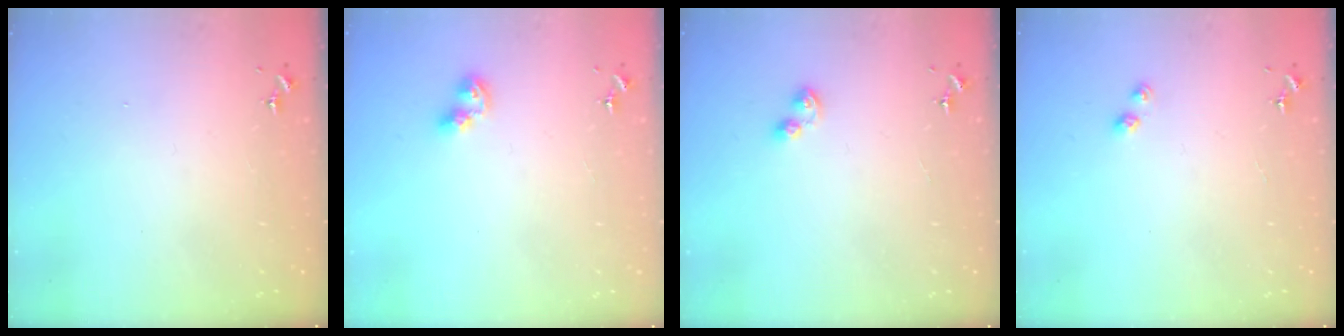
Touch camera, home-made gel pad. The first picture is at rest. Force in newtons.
{"total": 6.3, "press": 6.3, "slide": 0.6}
{"total": 4.5, "press": 4.4, "slide": 0.4}
{"total": 3.3, "press": 3.2, "slide": 0.3}